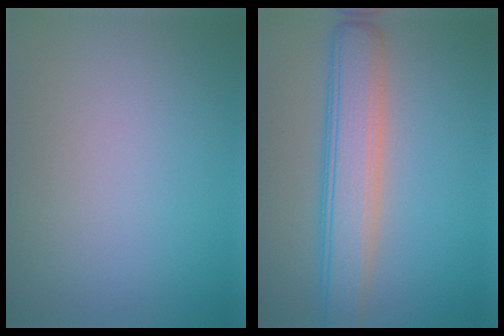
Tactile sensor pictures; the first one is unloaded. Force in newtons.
{"total": 6.1, "press": 6.1, "slide": 0.1}